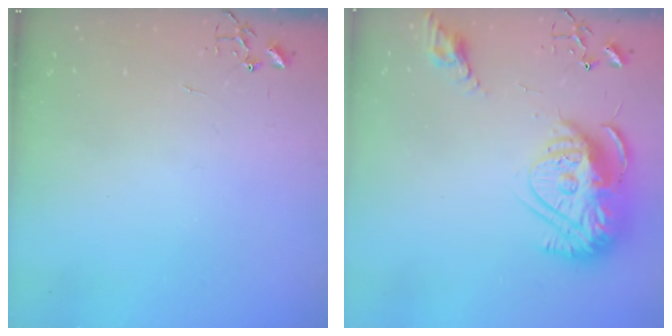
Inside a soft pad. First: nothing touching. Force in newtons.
{"total": 17.6, "press": 17.5, "slide": 1.6}